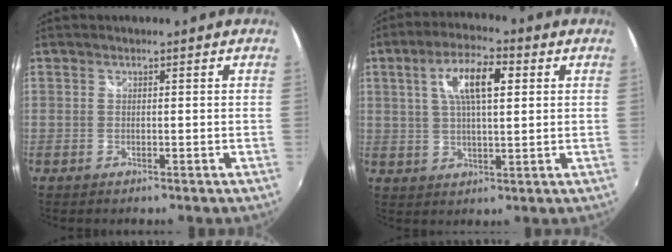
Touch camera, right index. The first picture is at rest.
{"total": 9.6, "force": [3.0, 3.3, 8.5], "torque": [-0.155, 0.017, 0.051]}